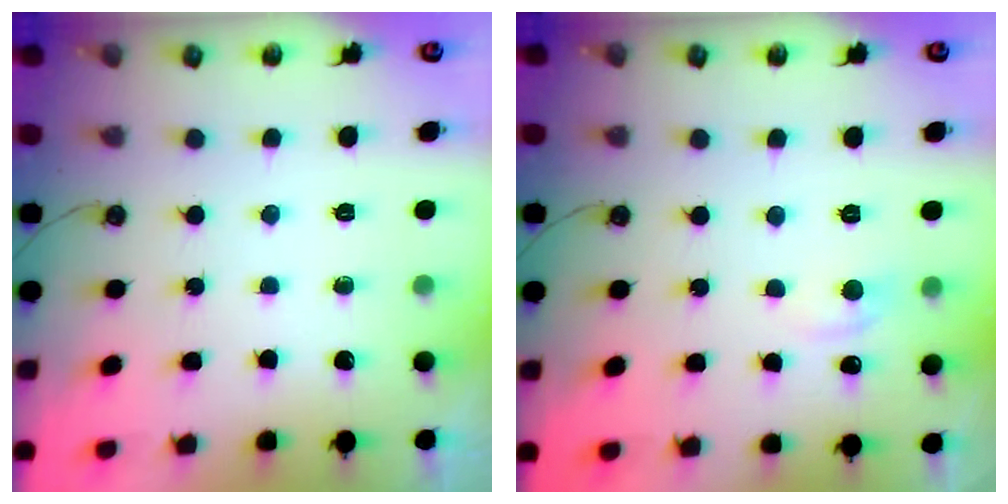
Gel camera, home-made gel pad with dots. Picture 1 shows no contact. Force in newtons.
{"total": 1.0, "press": 0.6, "slide": 0.8}